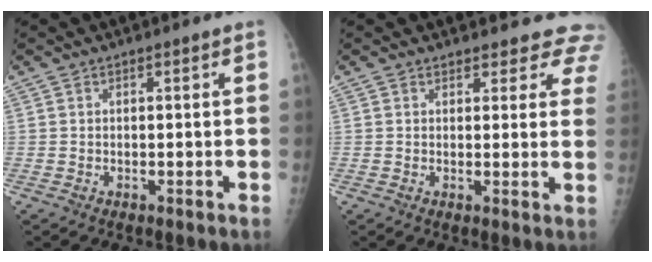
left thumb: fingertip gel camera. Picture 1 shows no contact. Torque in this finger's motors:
{"motor_torque": [0.06, 0.15, -0.08, -0.30, 0.04]}